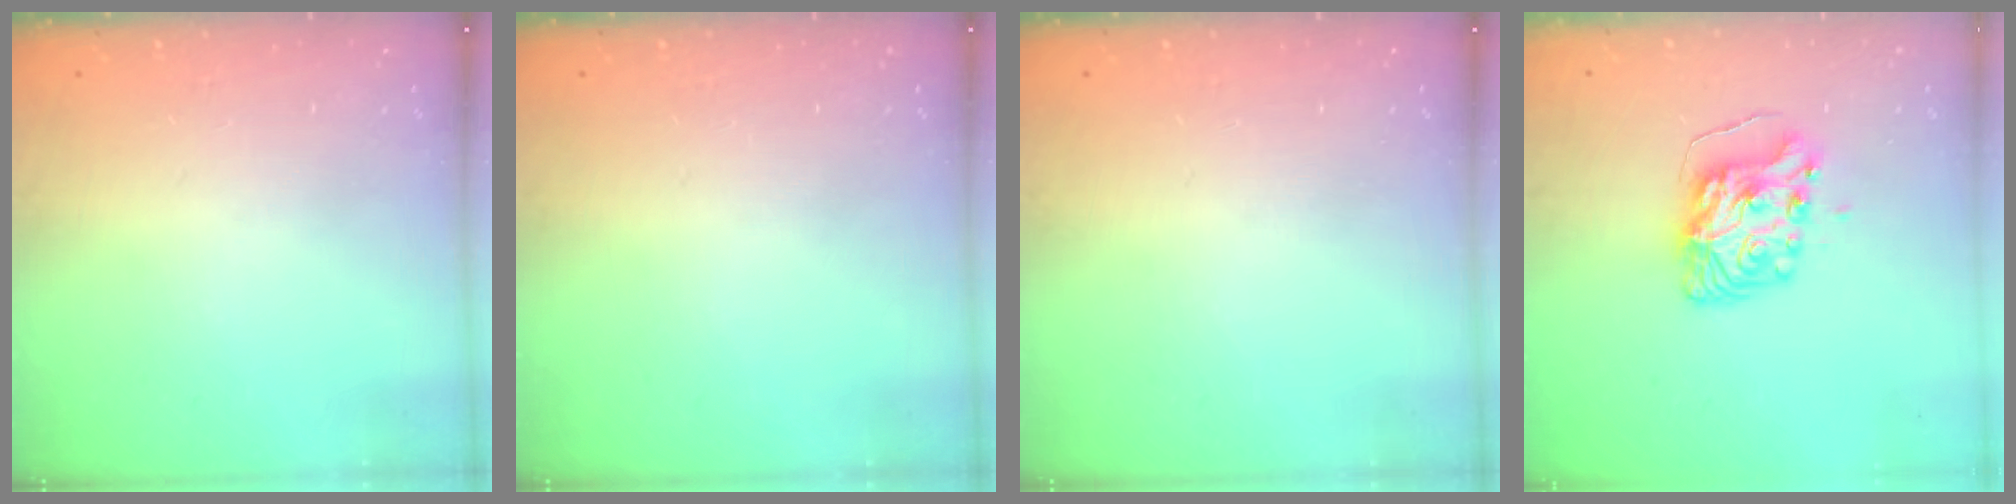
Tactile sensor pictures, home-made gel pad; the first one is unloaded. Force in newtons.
{"total": 0.0}
{"total": 0.0}
{"total": 10.1, "press": 10.0, "slide": 1.1}